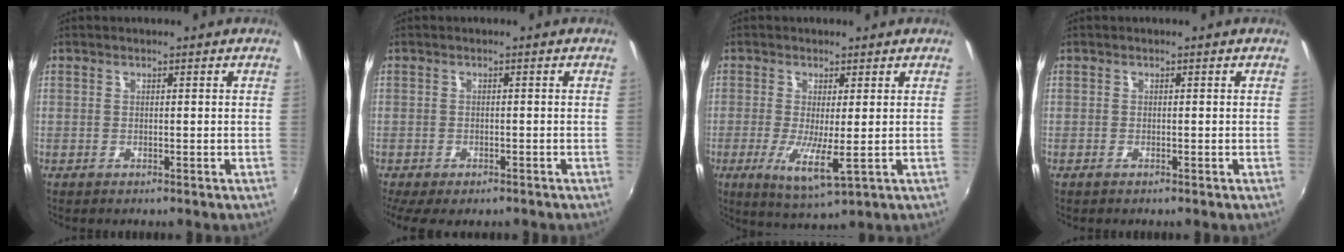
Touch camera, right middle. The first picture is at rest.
{"total": 6.3, "force": [-4.6, 2.5, 3.5], "torque": [-0.086, -0.034, -0.075]}
{"total": 7.0, "force": [-1.3, 1.1, 6.8], "torque": [-0.137, -0.022, -0.023]}
{"total": 0.6, "force": [-0.4, 0.1, 0.3], "torque": [-0.008, -0.003, -0.010]}